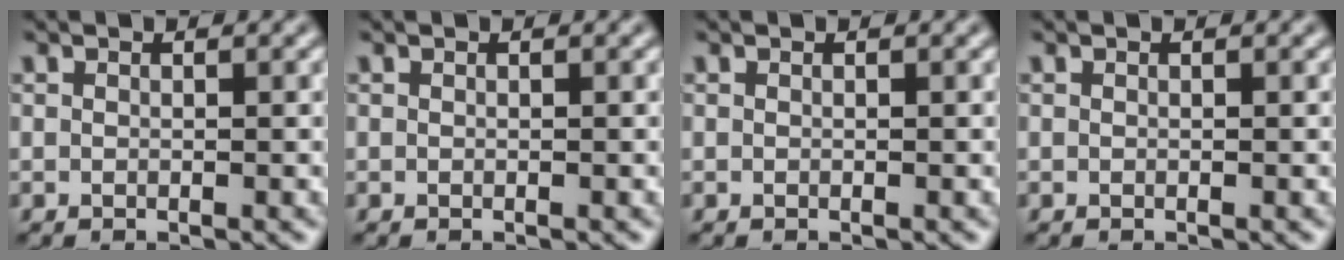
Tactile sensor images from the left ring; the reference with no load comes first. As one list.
[{"total": 0.0}, {"total": 0.0}, {"total": 0.0}]